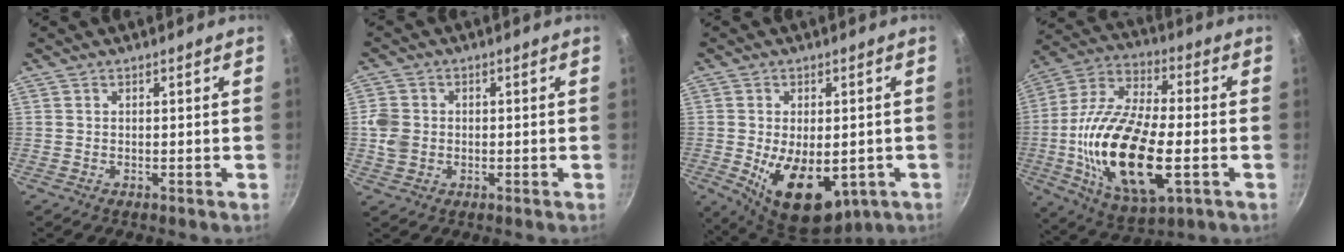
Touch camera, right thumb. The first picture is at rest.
{"total": 4.9, "force": [-0.3, 4.2, 2.5], "torque": [-0.041, 0.005, -0.008]}
{"total": 14.6, "force": [-3.4, 8.5, 11.4], "torque": [-0.149, -0.015, -0.029]}
{"total": 24.1, "force": [-4.3, 10.6, 21.2], "torque": [-0.408, 0.013, -0.084]}